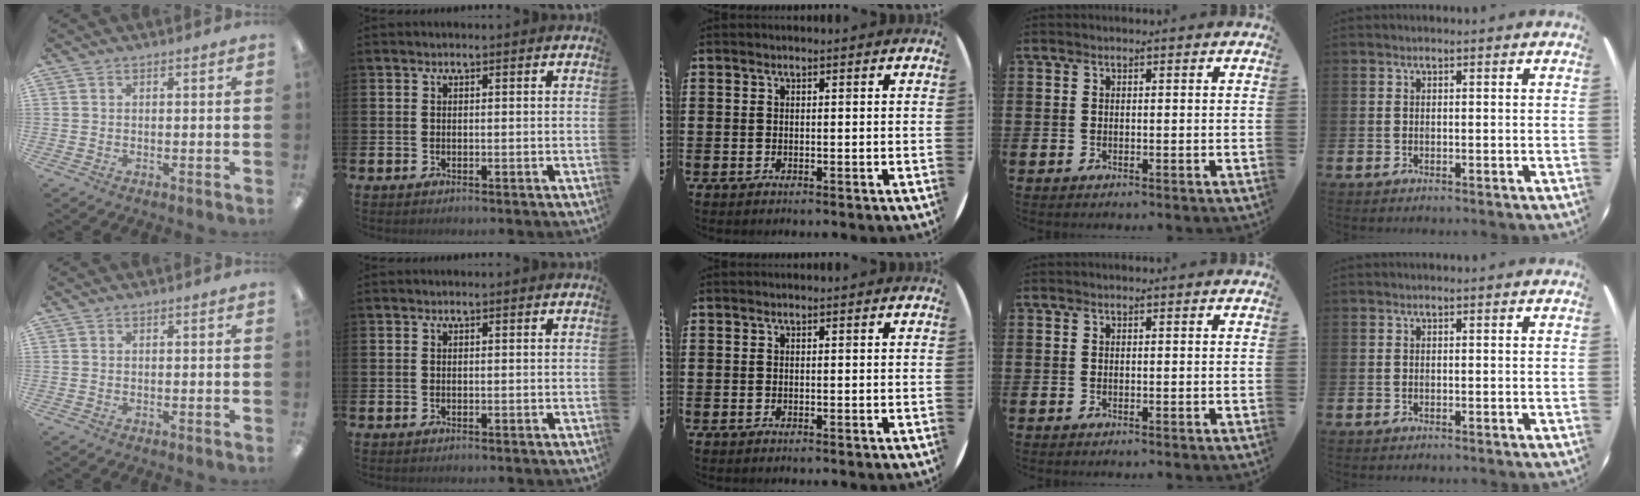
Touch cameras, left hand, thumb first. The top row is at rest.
{}